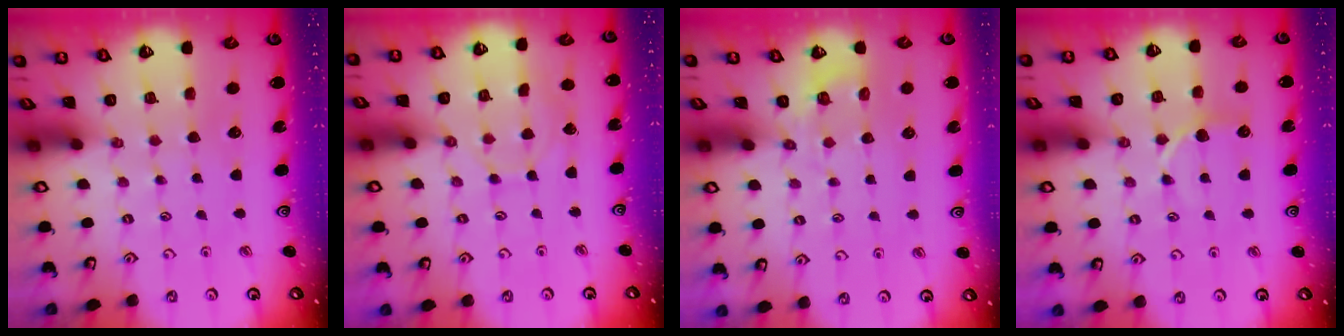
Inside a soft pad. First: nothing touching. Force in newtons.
{"total": 6.0, "press": 6.0, "slide": 0.3}
{"total": 2.3, "press": 1.5, "slide": 1.7}
{"total": 6.5, "press": 6.5, "slide": 0.3}